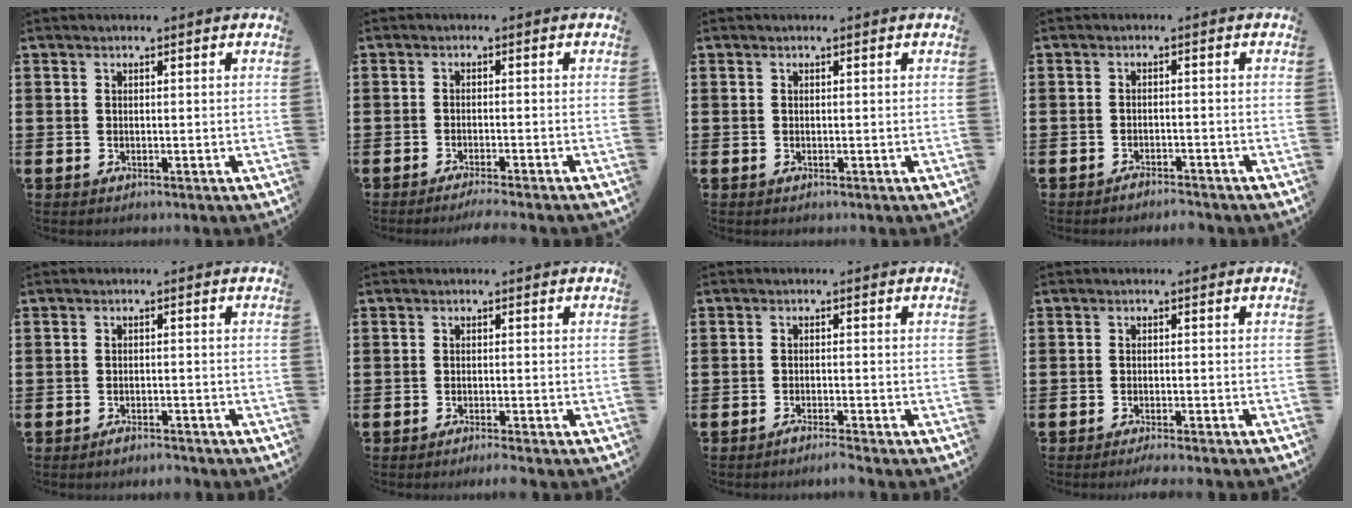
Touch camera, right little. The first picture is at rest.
{"total": 1.5, "force": [-1.4, -0.2, 0.7], "torque": [-0.009, 0.000, -0.026]}
{"total": 0.0}
{"total": 1.7, "force": [-1.7, 0.0, 0.1], "torque": [-0.007, 0.002, -0.035]}
{"total": 1.6, "force": [-1.5, 0.2, 0.5], "torque": [-0.012, 0.002, -0.030]}
{"total": 1.0, "force": [-0.9, -0.1, 0.5], "torque": [-0.007, -0.002, -0.017]}
{"total": 1.5, "force": [-1.4, -0.1, 0.5], "torque": [-0.009, -0.002, -0.026]}
{"total": 1.3, "force": [-1.2, -0.2, 0.5], "torque": [-0.007, -0.001, -0.022]}